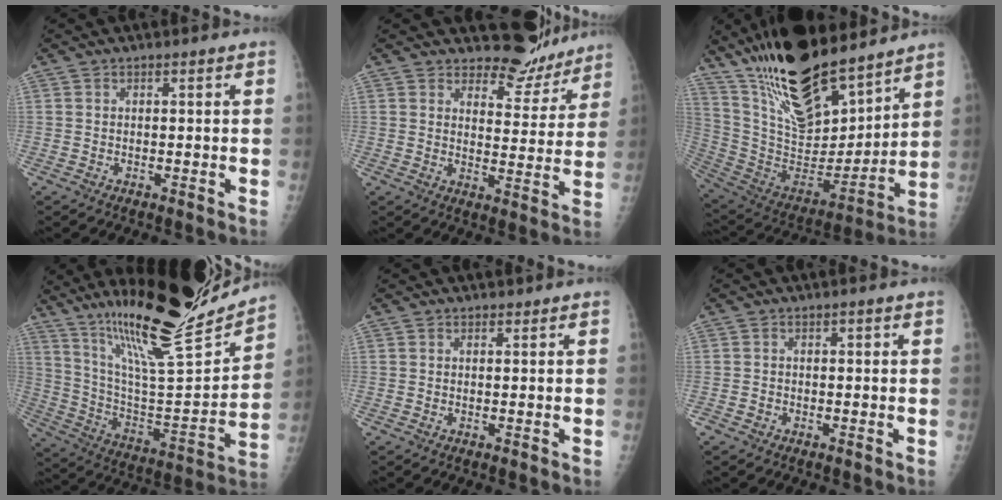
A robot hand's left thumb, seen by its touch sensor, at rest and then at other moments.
{"total": 8.9, "force": [8.2, 3.5, 0.3], "torque": [0.032, -0.081, 0.104]}
{"total": 27.1, "force": [19.7, 10.0, 15.7], "torque": [-0.246, -0.085, 0.348]}
{"total": 25.5, "force": [20.3, 3.6, 15.0], "torque": [-0.220, -0.099, 0.343]}
{"total": 0.0}
{"total": 1.5, "force": [-0.8, 1.2, 0.2], "torque": [0.005, 0.007, -0.017]}